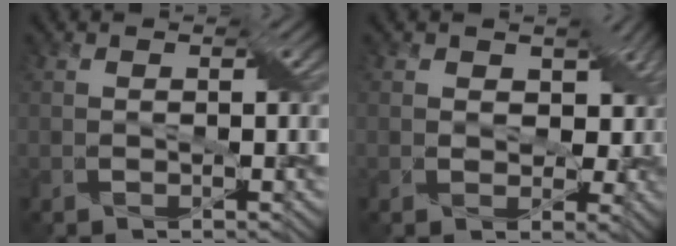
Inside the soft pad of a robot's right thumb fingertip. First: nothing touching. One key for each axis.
{"total": 6.8, "fx": 0.9, "fy": 5.1, "fz": 4.4, "tx": -0.058, "ty": 0.001, "tz": 0.008}